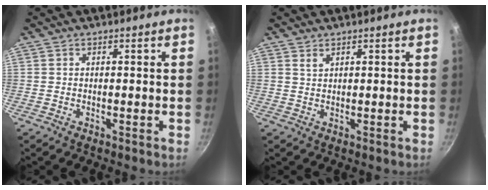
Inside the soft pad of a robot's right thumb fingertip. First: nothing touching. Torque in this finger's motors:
{"motor_torque": [0.05, 0.05, 0.38, 0.25, 0.06]}